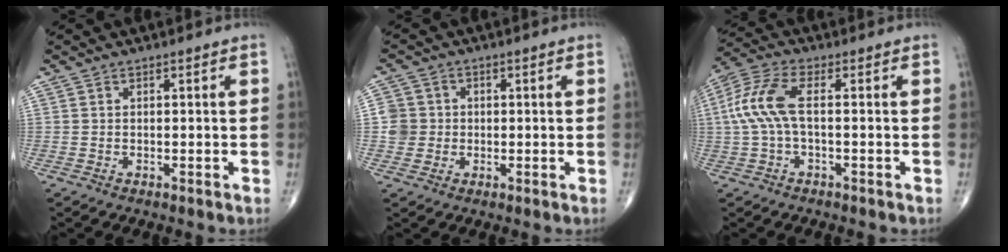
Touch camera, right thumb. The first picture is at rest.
{"total": 4.5, "force": [-0.1, 4.4, 0.8], "torque": [0.013, 0.007, -0.005]}
{"total": 8.9, "force": [0.1, 3.6, 8.2], "torque": [-0.207, 0.025, -0.001]}